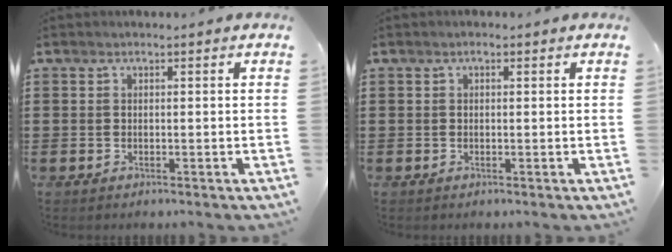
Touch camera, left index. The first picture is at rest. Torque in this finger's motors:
{"motor_torque": [0.36, 0.34, 0.05, 0.00]}